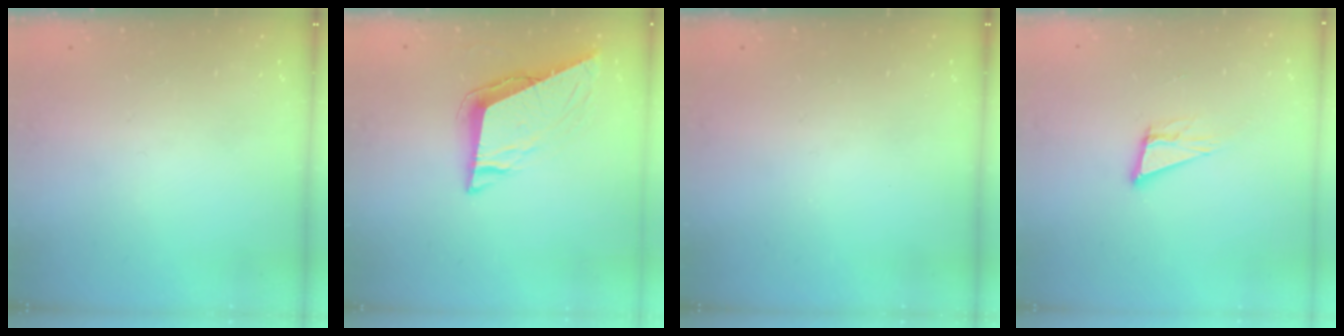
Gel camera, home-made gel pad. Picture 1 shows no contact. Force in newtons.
{"total": 8.4, "press": 8.4, "slide": 0.9}
{"total": 0.0}
{"total": 10.3, "press": 9.7, "slide": 3.3}